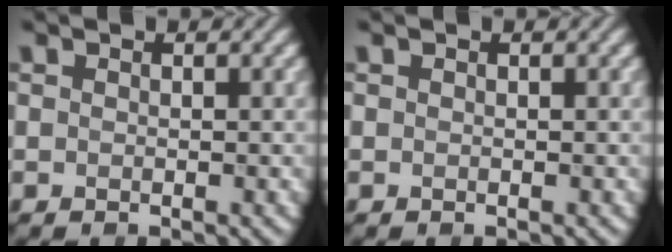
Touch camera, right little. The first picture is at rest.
{"total": 0.0}